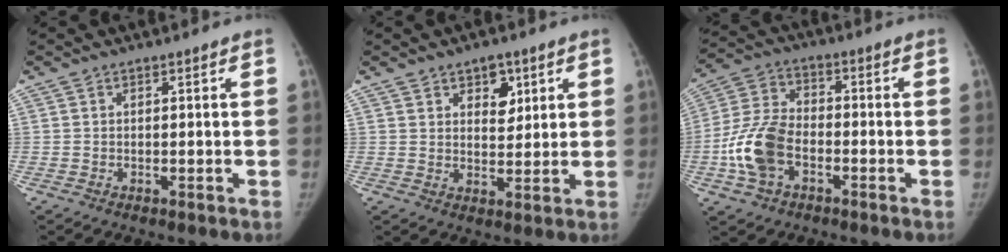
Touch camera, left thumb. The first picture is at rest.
{"total": 4.8, "force": [2.5, 3.2, 2.6], "torque": [-0.009, -0.014, 0.037]}
{"total": 12.0, "force": [-3.8, 7.7, 8.4], "torque": [-0.170, 0.027, -0.076]}